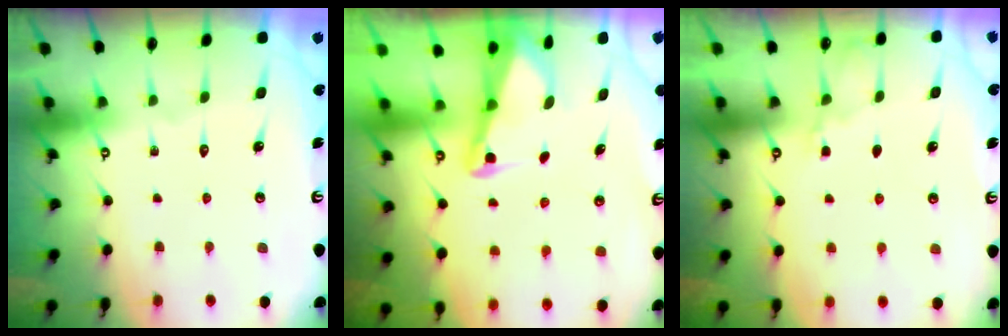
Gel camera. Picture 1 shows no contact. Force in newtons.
{"total": 2.2, "press": 2.2, "slide": 0.3}
{"total": 3.3, "press": 3.3, "slide": 0.4}